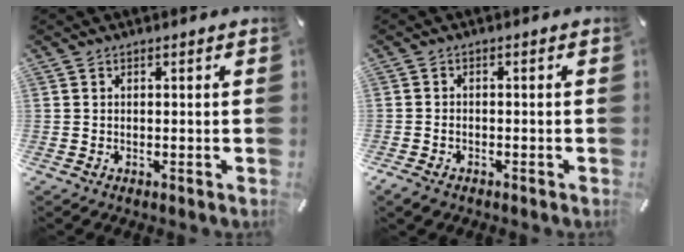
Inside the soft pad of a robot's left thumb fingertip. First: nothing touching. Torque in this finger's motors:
{"motor_torque": [-0.27, 0.38, -0.01, 0.08, 0.02]}